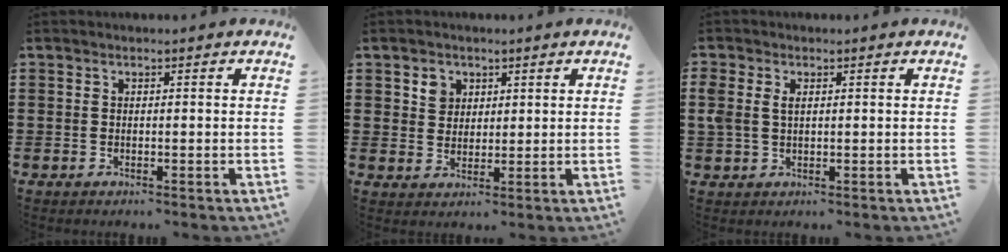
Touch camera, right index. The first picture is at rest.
{"total": 3.1, "force": [1.6, 2.5, 0.5], "torque": [-0.013, 0.006, 0.028]}
{"total": 2.4, "force": [0.6, 1.5, 1.7], "torque": [-0.038, 0.008, 0.010]}